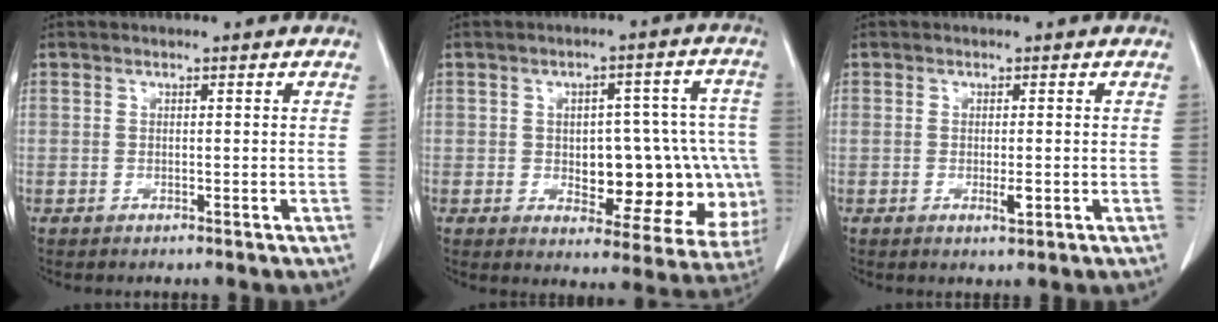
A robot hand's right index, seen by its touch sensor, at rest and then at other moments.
{"total": 17.2, "force": [-2.5, 7.5, 15.3], "torque": [-0.138, 0.032, -0.008]}
{"total": 2.0, "force": [-0.5, 0.5, 1.8], "torque": [-0.032, -0.005, -0.006]}